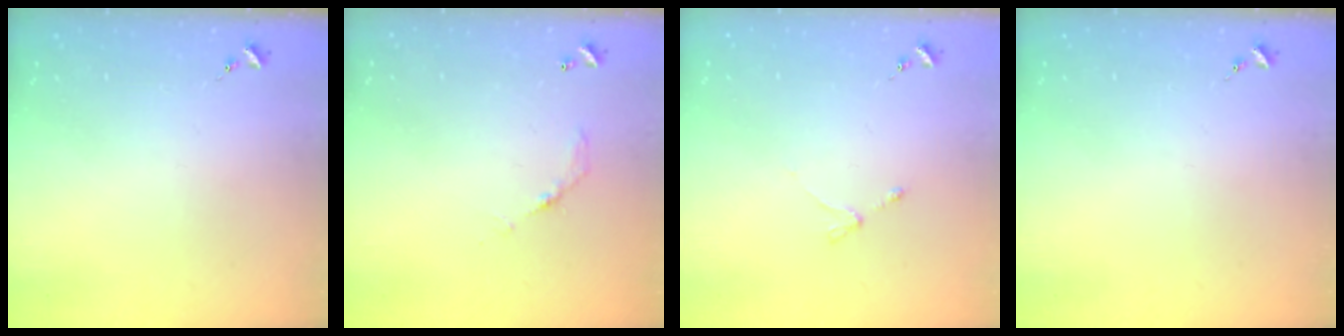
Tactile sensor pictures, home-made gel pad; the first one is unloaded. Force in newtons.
{"total": 5.0, "press": 5.0, "slide": 0.3}
{"total": 3.1, "press": 3.0, "slide": 0.4}
{"total": 0.0}